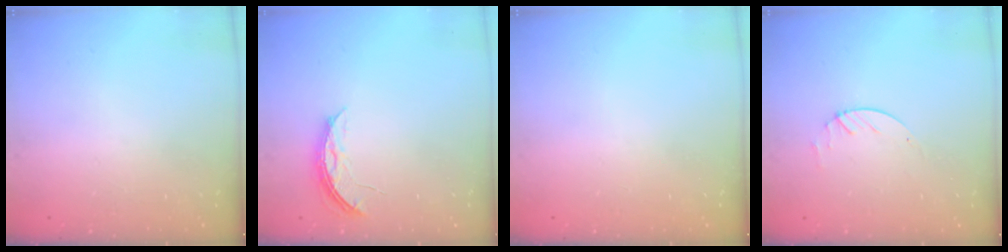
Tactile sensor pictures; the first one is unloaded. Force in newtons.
{"total": 5.8, "press": 5.7, "slide": 0.5}
{"total": 0.0}
{"total": 1.9, "press": 1.9, "slide": 0.3}